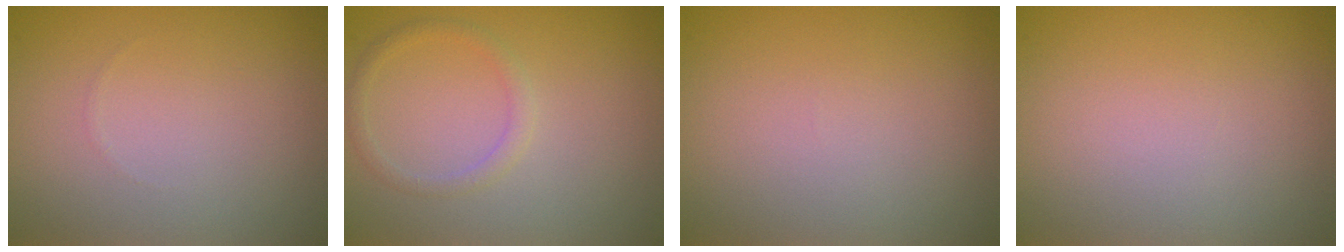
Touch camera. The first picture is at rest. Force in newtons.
{"total": 1.3, "press": 1.3, "slide": 0.0}
{"total": 0.0}
{"total": 0.0}